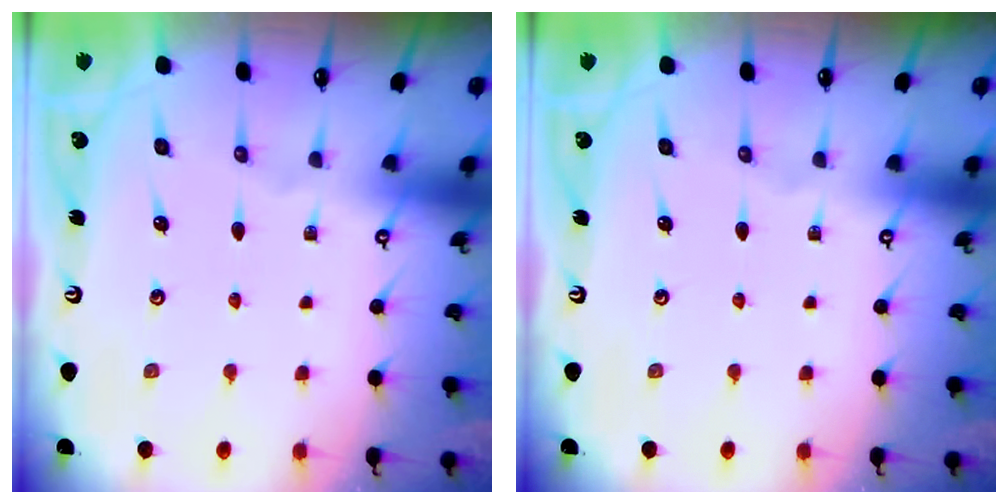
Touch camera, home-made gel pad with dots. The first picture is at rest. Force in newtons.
{"total": 0.0}